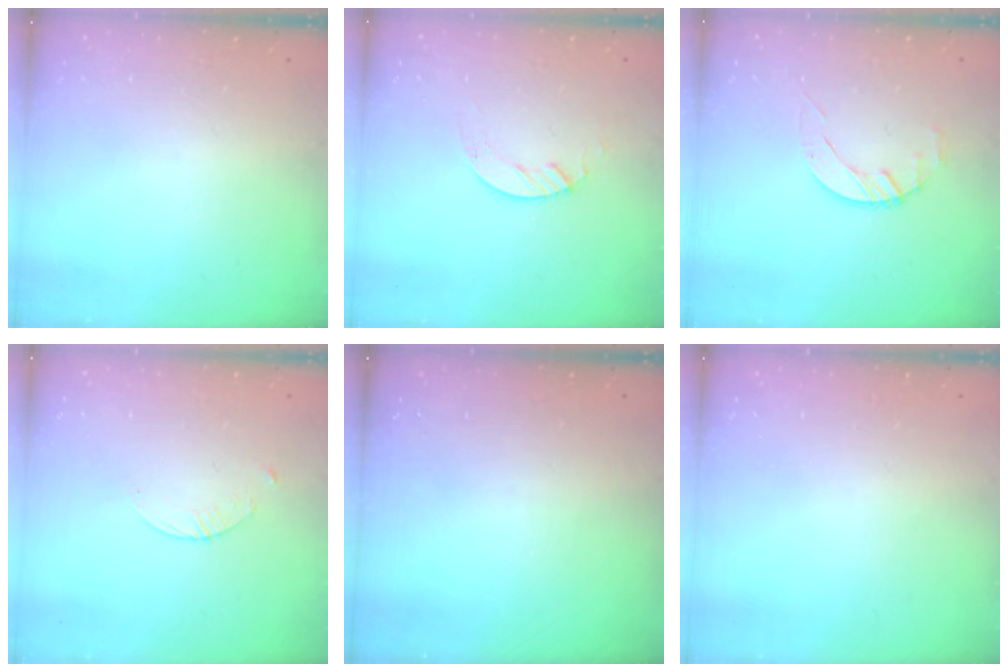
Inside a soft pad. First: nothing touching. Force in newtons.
{"total": 2.4, "press": 2.4, "slide": 0.2}
{"total": 2.0, "press": 2.0, "slide": 0.3}
{"total": 1.5, "press": 1.5, "slide": 0.2}
{"total": 0.0}
{"total": 0.0}